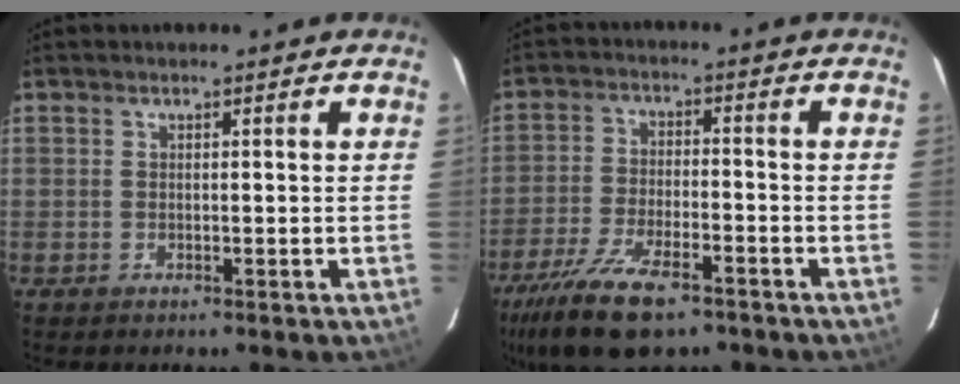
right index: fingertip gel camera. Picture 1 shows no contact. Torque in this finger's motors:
{"motor_torque": [1.28, -0.86, 0.54, 0.12]}